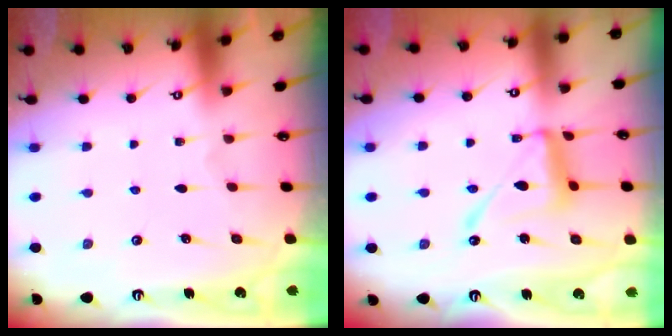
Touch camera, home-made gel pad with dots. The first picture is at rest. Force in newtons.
{"total": 12.6, "press": 12.6, "slide": 1.0}